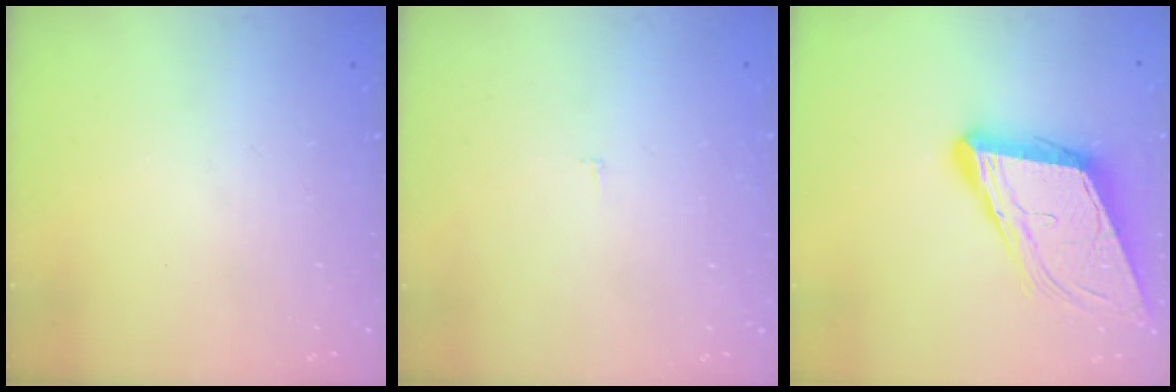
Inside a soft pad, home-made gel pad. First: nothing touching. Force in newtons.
{"total": 2.3, "press": 2.3, "slide": 0.2}
{"total": 15.9, "press": 15.4, "slide": 4.0}